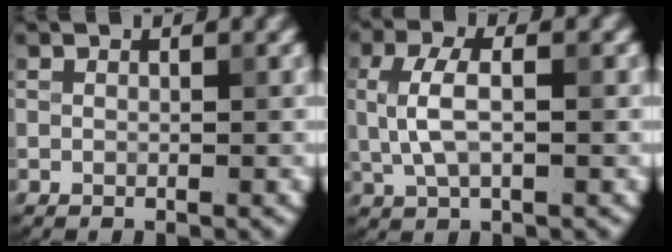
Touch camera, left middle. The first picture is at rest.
{"total": 4.0, "force": [0.2, 1.8, 3.6], "torque": [-0.081, 0.005, 0.004]}